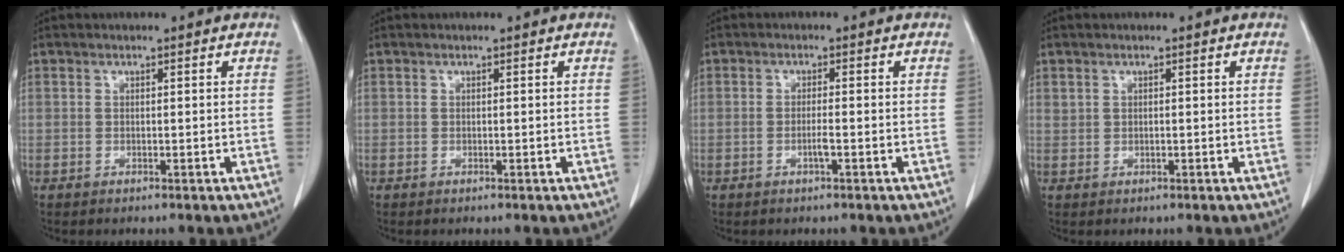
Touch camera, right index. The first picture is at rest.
{"total": 0.0}
{"total": 1.6, "force": [-0.5, -0.1, 1.5], "torque": [-0.029, 0.000, -0.007]}
{"total": 0.6, "force": [0.4, 0.4, 0.2], "torque": [-0.005, 0.009, 0.013]}